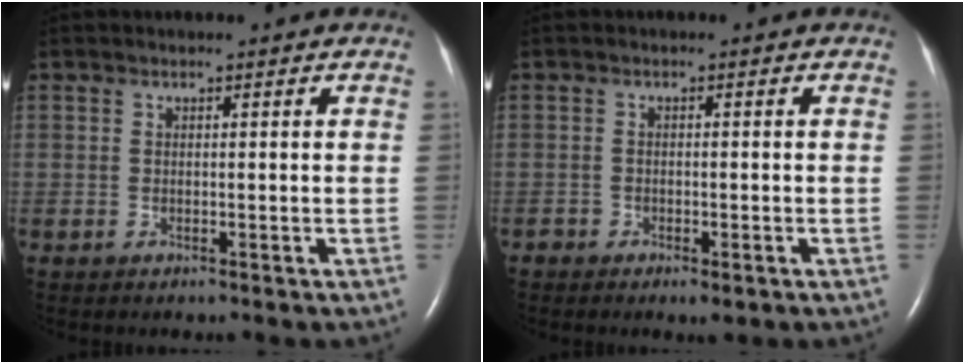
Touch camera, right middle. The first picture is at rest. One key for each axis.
{"total": 2.0, "fx": -1.2, "fy": 0.9, "fz": 1.2, "tx": -0.016, "ty": 0.000, "tz": -0.014}